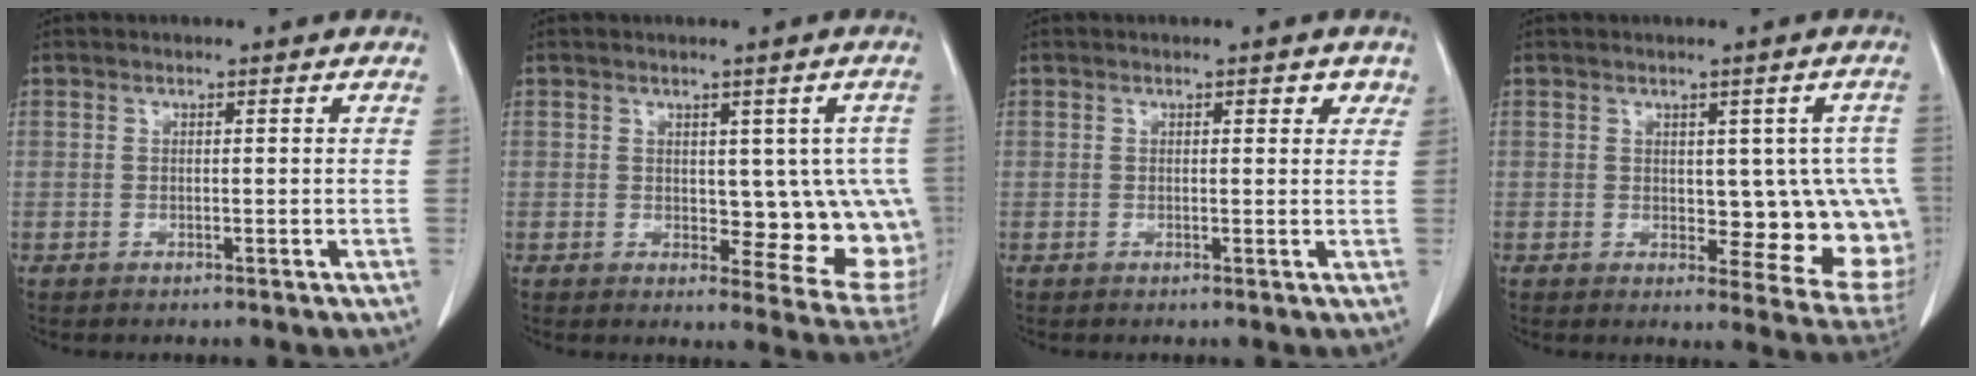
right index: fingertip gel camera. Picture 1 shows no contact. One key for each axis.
{"total": 10.4, "fx": 0.3, "fy": 5.0, "fz": 9.1, "tx": -0.079, "ty": -0.003, "tz": 0.012}
{"total": 1.7, "fx": 0.9, "fy": 0.9, "fz": 1.1, "tx": -0.002, "ty": 0.000, "tz": 0.006}
{"total": 10.8, "fx": 0.0, "fy": 5.0, "fz": 9.6, "tx": -0.086, "ty": 0.000, "tz": 0.009}